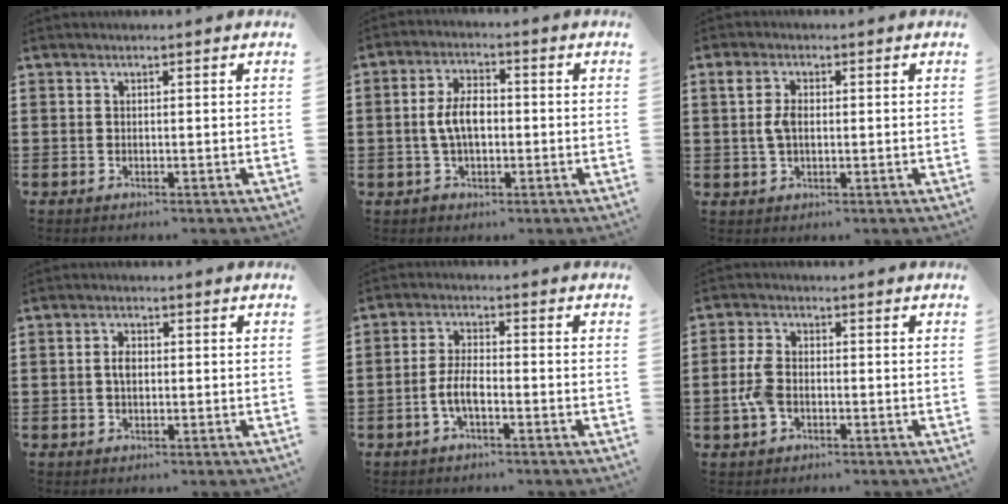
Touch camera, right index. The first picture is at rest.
{"total": 6.0, "force": [-0.4, 3.5, 4.9], "torque": [-0.106, 0.005, -0.012]}
{"total": 3.6, "force": [0.4, 2.1, 3.0], "torque": [-0.070, 0.009, 0.002]}
{"total": 2.1, "force": [0.0, 1.1, 1.7], "torque": [-0.034, 0.006, -0.001]}
{"total": 4.4, "force": [-1.8, 1.4, 3.8], "torque": [-0.094, -0.006, -0.041]}
{"total": 4.7, "force": [-1.1, 2.7, 3.7], "torque": [-0.102, -0.006, -0.029]}